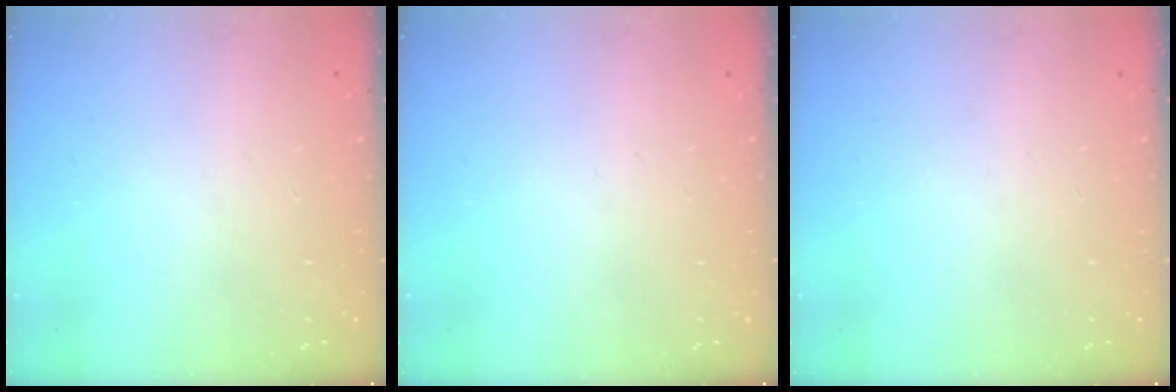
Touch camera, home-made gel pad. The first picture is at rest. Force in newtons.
{"total": 0.0}
{"total": 0.0}